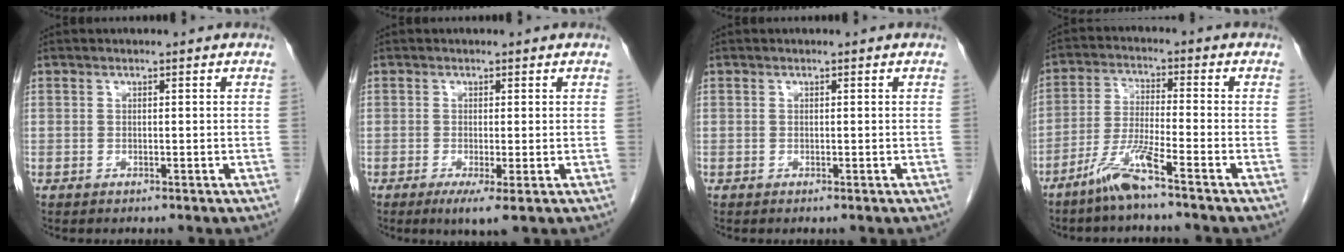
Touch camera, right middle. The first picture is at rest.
{"total": 3.3, "force": [-1.3, 0.2, 3.0], "torque": [-0.045, -0.010, -0.017]}
{"total": 0.0}
{"total": 6.6, "force": [-4.8, -0.6, 4.6], "torque": [-0.097, -0.014, -0.103]}